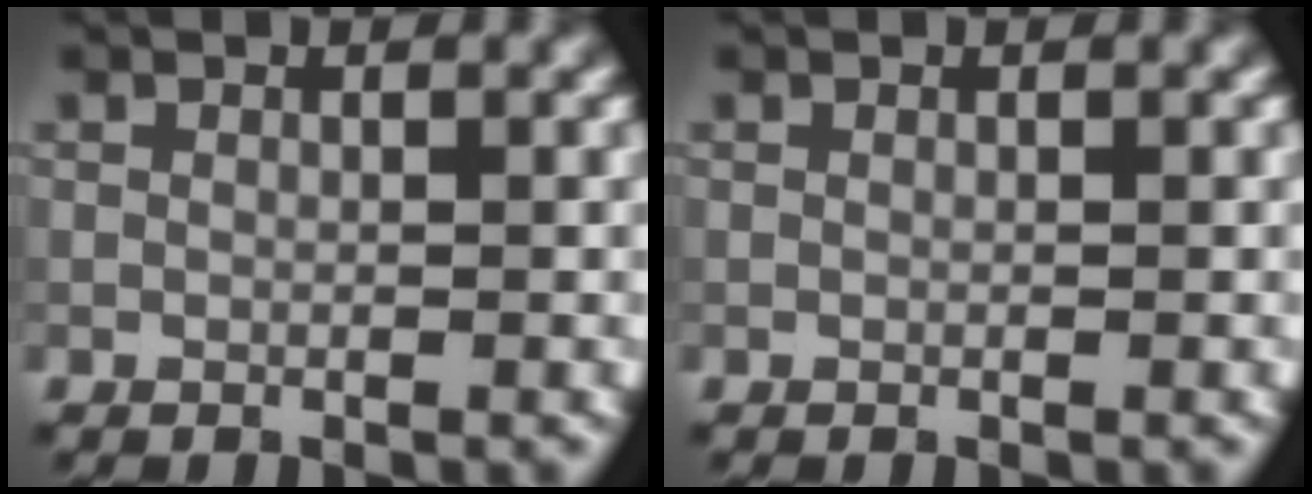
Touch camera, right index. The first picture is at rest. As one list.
[{"total": 0.0}]